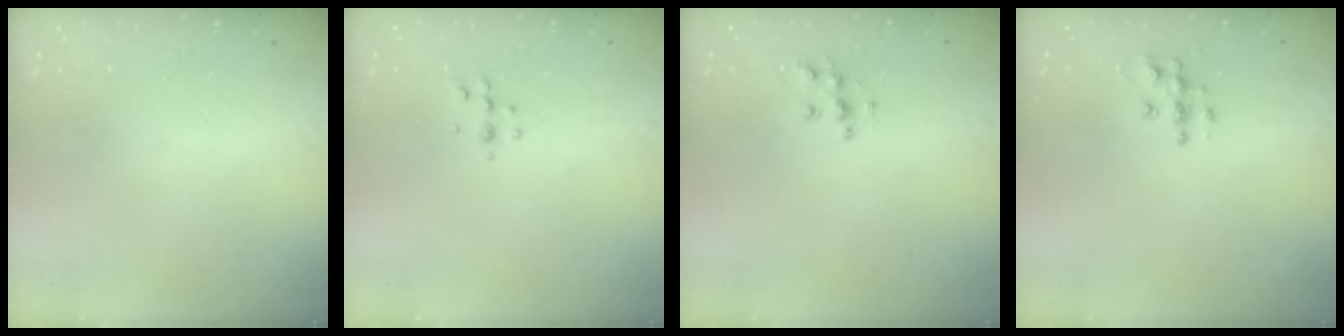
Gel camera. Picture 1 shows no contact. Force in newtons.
{"total": 4.5, "press": 4.3, "slide": 1.2}
{"total": 7.3, "press": 7.3, "slide": 0.1}
{"total": 6.2, "press": 6.2, "slide": 0.2}